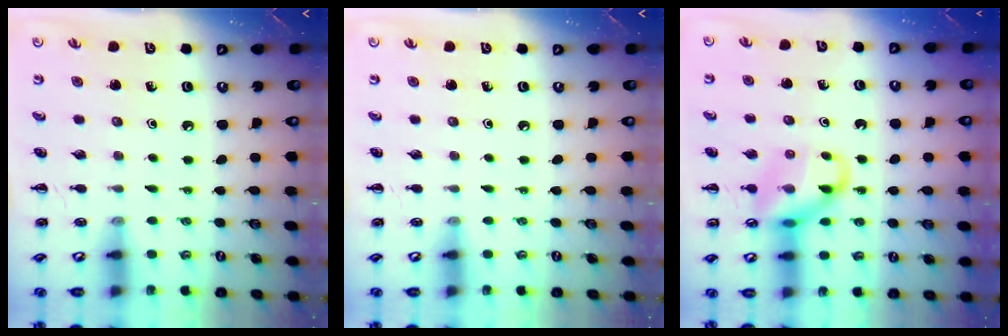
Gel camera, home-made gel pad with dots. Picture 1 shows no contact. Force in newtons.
{"total": 0.0}
{"total": 11.6, "press": 11.5, "slide": 1.7}